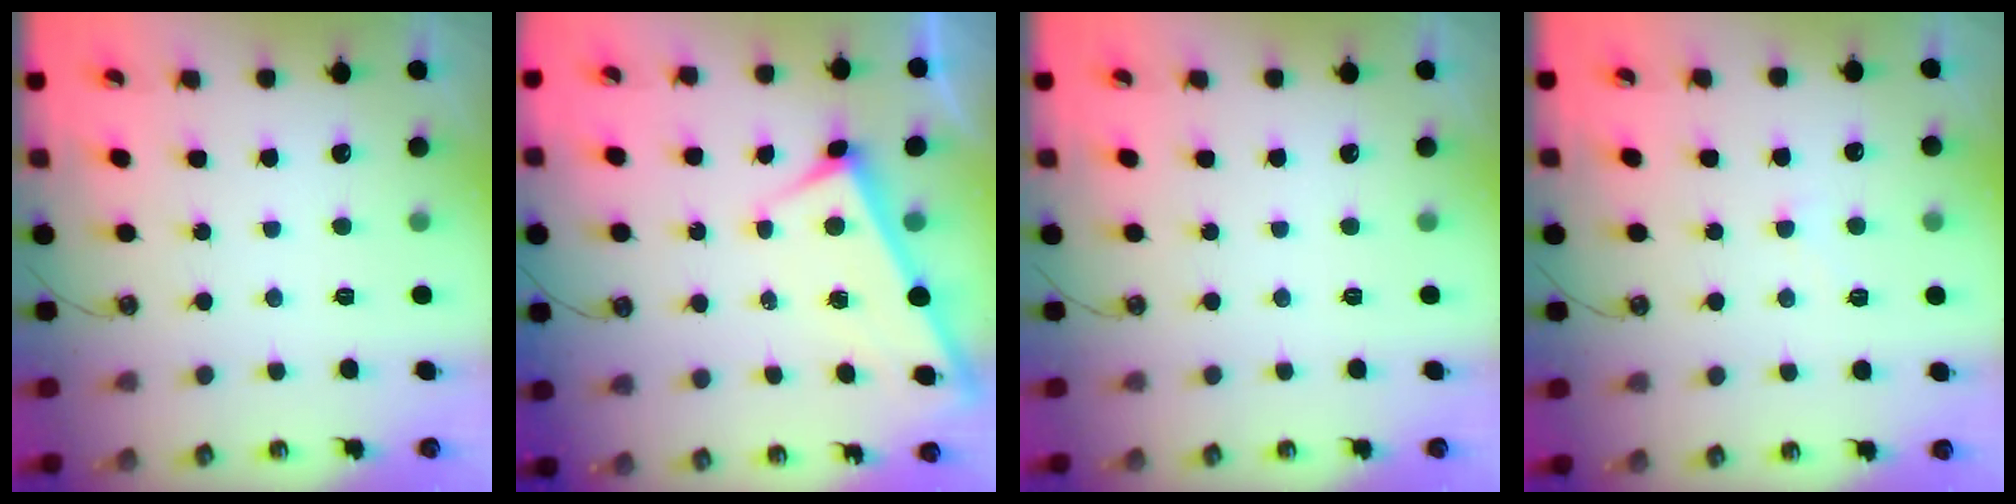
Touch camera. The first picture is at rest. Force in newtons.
{"total": 3.1, "press": 3.1, "slide": 0.0}
{"total": 0.0}
{"total": 1.9, "press": 1.8, "slide": 0.6}